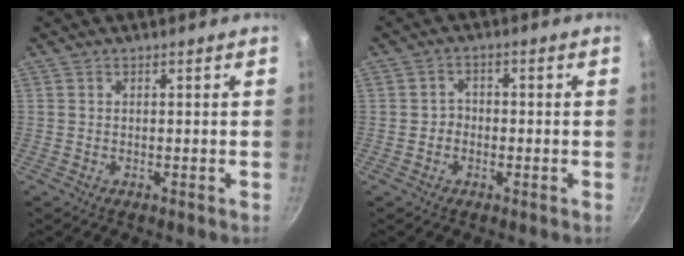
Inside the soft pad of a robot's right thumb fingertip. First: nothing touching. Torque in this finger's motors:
{"motor_torque": [-0.05, 0.08, -0.26, 0.24, -0.04]}